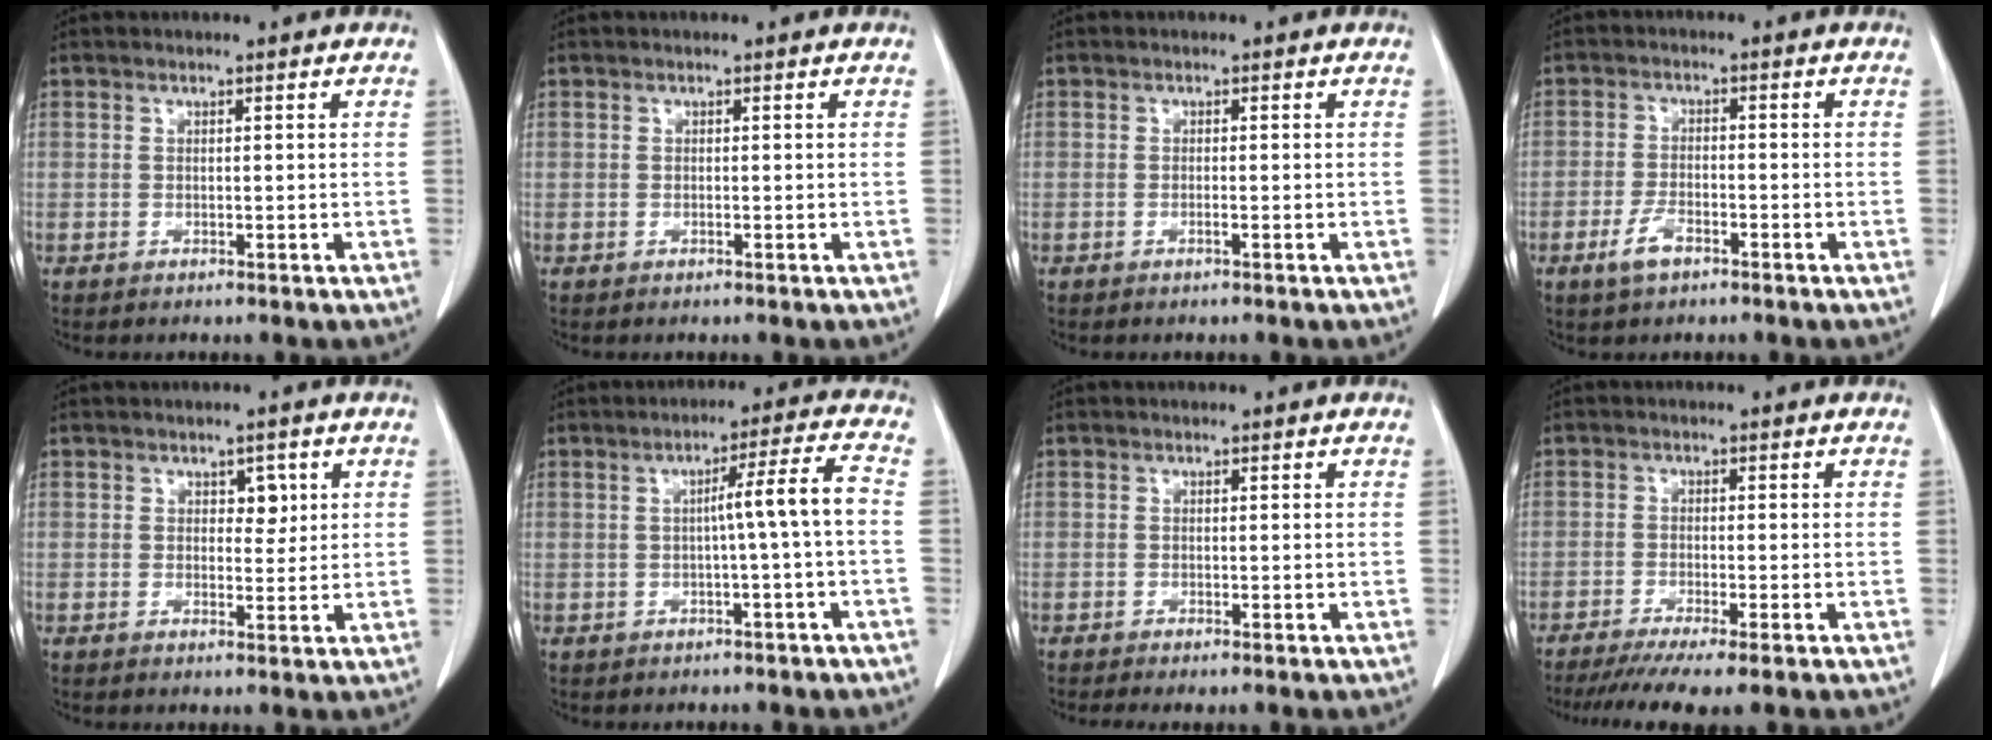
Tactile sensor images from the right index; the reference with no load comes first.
{"total": 0.0}
{"total": 0.5, "force": [-0.3, -0.1, 0.4], "torque": [-0.009, 0.001, -0.006]}
{"total": 3.8, "force": [-2.3, 1.4, 2.7], "torque": [-0.056, 0.000, -0.039]}
{"total": 2.5, "force": [0.9, 1.6, 1.7], "torque": [-0.015, 0.001, 0.012]}
{"total": 5.8, "force": [-0.8, -1.1, 5.6], "torque": [-0.083, 0.014, -0.010]}
{"total": 1.3, "force": [-1.0, 0.1, 0.9], "torque": [-0.017, -0.005, -0.017]}
{"total": 8.4, "force": [-6.5, 0.1, 5.3], "torque": [-0.078, -0.017, -0.102]}